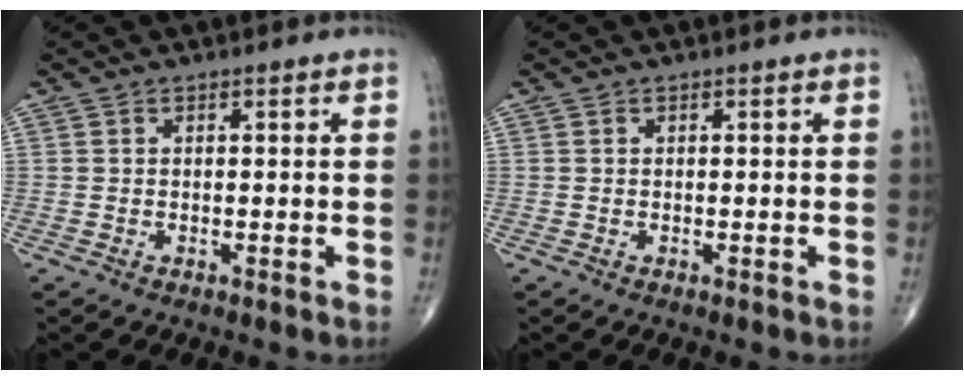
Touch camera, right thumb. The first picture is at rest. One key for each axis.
{"total": 0.0}